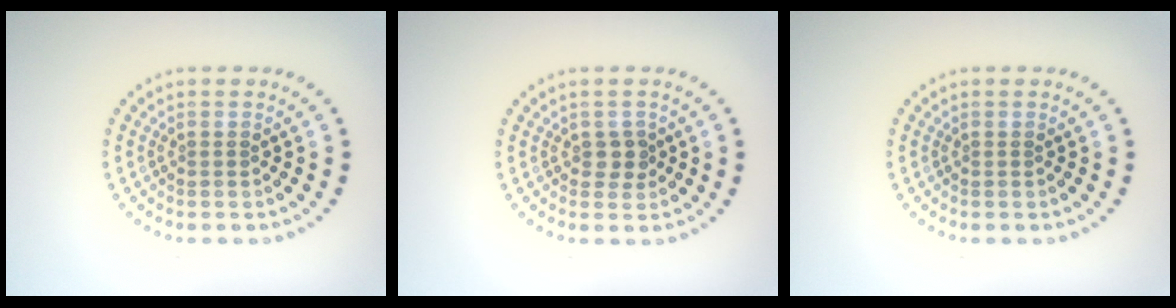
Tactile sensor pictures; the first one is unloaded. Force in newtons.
{"total": 1.4, "press": 1.3, "slide": 0.4}
{"total": 0.0}